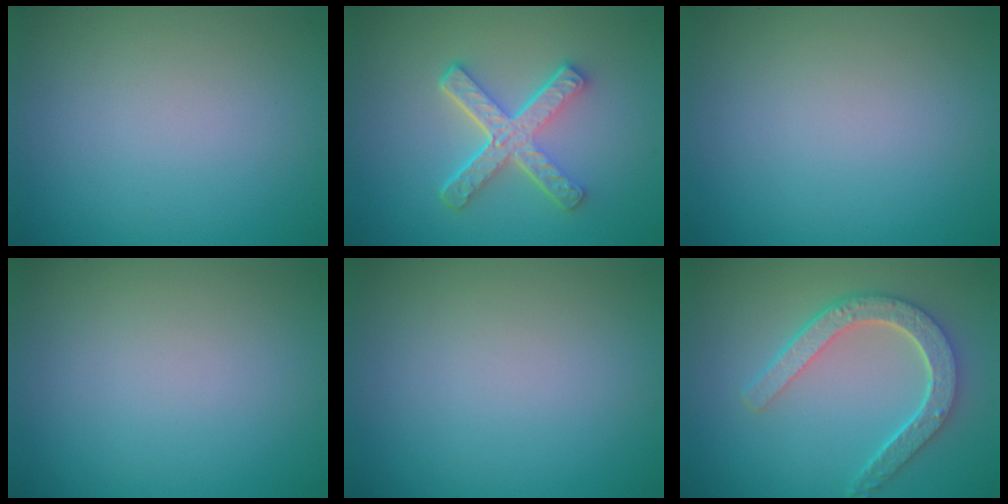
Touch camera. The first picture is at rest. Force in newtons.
{"total": 5.3, "press": 3.7, "slide": 3.8}
{"total": 0.0}
{"total": 0.0}
{"total": 0.0}
{"total": 5.1, "press": 4.0, "slide": 3.2}